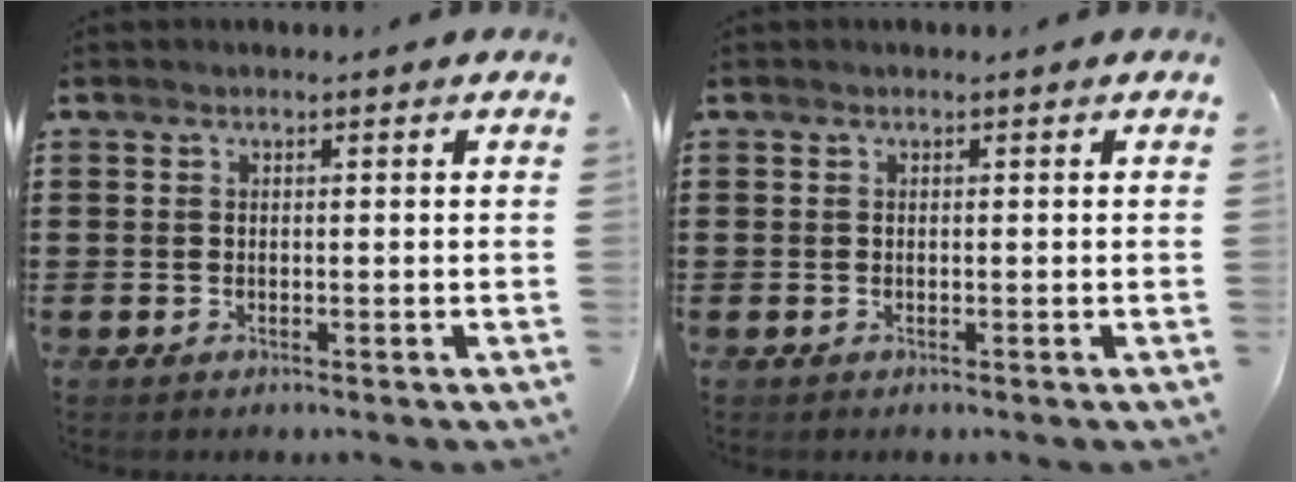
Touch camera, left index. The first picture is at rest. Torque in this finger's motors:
{"motor_torque": [-0.06, -0.06, 0.00, -0.01]}